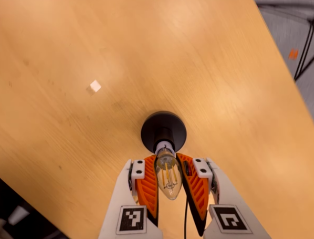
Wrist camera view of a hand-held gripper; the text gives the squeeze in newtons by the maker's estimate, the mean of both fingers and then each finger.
{"total": 22.9, "left": 22.6, "right": 23.1}